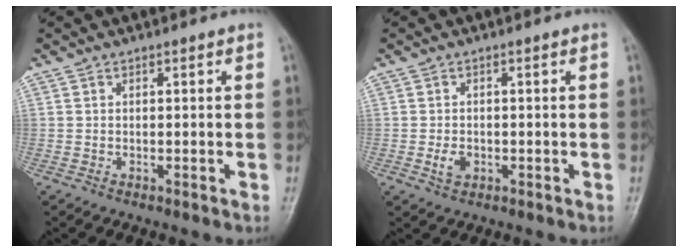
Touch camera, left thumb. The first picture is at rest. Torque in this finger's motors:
{"motor_torque": [0.17, 0.31, 0.34, 0.09, 0.02]}